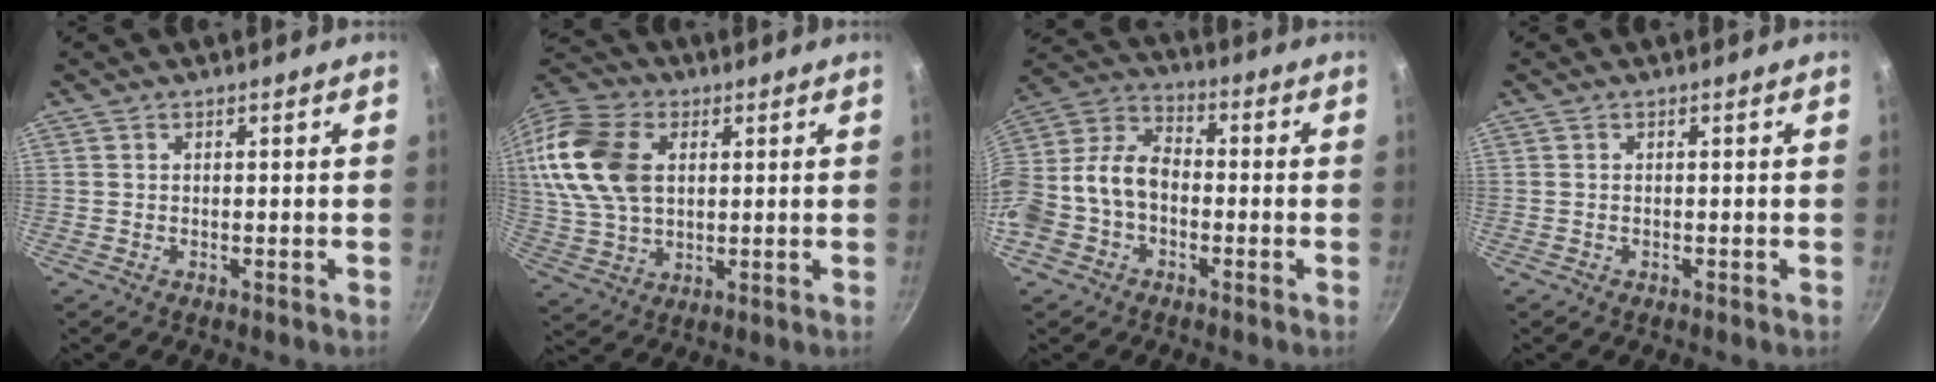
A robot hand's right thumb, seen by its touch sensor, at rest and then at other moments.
{"total": 18.4, "force": [3.7, 12.4, 13.1], "torque": [-0.260, 0.010, 0.068]}
{"total": 15.3, "force": [-3.1, 11.1, 10.0], "torque": [-0.191, 0.060, -0.073]}
{"total": 0.0}